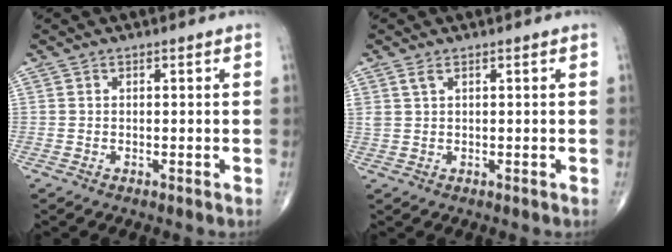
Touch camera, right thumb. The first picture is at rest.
{"total": 1.6, "force": [1.0, 0.6, 1.1], "torque": [-0.028, 0.003, 0.026]}